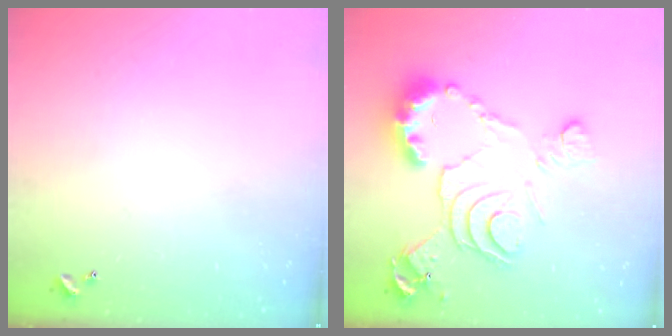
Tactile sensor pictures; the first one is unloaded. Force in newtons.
{"total": 14.1, "press": 14.1, "slide": 1.2}